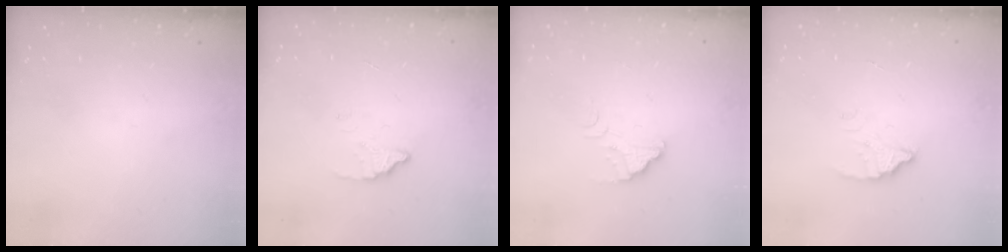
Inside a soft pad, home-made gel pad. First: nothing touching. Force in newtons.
{"total": 1.9, "press": 1.9, "slide": 0.0}
{"total": 3.0, "press": 3.0, "slide": 0.1}
{"total": 2.7, "press": 2.7, "slide": 0.1}